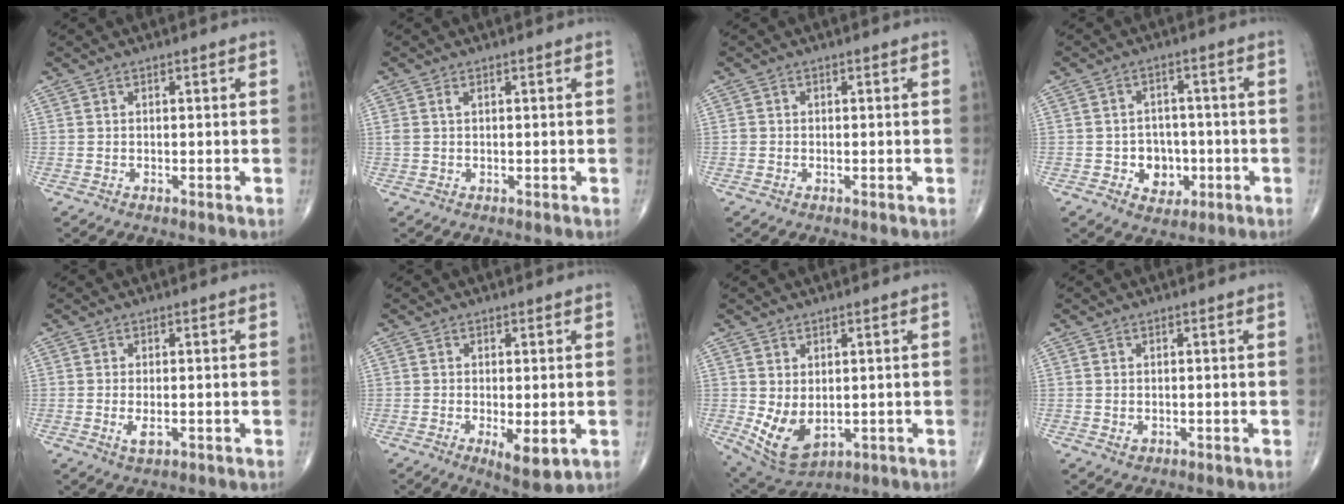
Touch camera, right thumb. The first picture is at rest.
{"total": 1.1, "force": [0.5, 0.5, 0.9], "torque": [-0.025, 0.012, 0.015]}
{"total": 0.7, "force": [0.0, 0.6, 0.3], "torque": [-0.001, 0.003, 0.000]}
{"total": 6.6, "force": [-1.8, 5.5, 3.2], "torque": [-0.013, 0.015, -0.022]}
{"total": 2.6, "force": [-0.7, 1.1, 2.2], "torque": [-0.046, -0.006, -0.012]}
{"total": 6.1, "force": [-1.6, 2.3, 5.4], "torque": [-0.083, -0.017, -0.020]}
{"total": 8.5, "force": [-0.6, 5.5, 6.5], "torque": [-0.110, -0.013, 0.013]}
{"total": 1.1, "force": [-0.1, 0.9, 0.6], "torque": [-0.010, -0.001, 0.001]}